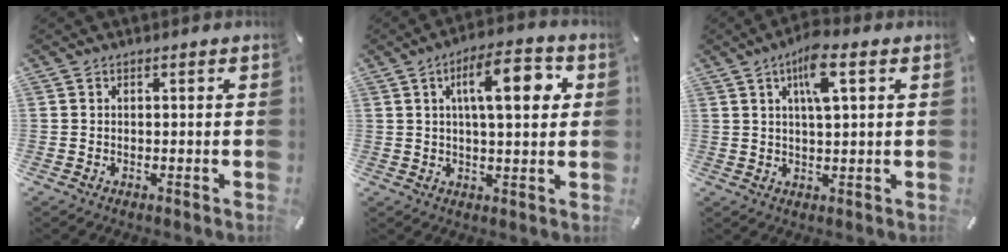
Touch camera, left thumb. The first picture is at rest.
{"total": 12.3, "force": [3.9, 4.2, 10.9], "torque": [-0.173, -0.002, 0.056]}
{"total": 7.6, "force": [3.2, 1.8, 6.6], "torque": [-0.119, 0.001, 0.050]}